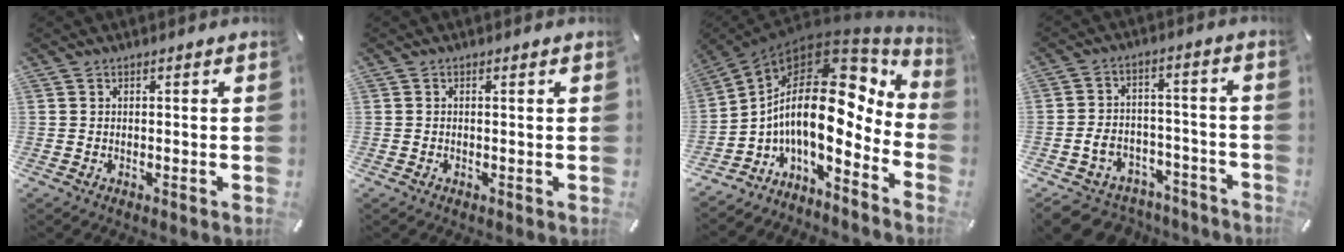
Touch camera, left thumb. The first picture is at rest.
{"total": 0.8, "force": [0.0, 0.1, 0.8], "torque": [-0.015, -0.002, 0.000]}
{"total": 18.8, "force": [2.6, 8.3, 16.6], "torque": [-0.338, -0.047, 0.036]}
{"total": 8.3, "force": [-4.1, 6.7, 2.8], "torque": [-0.060, 0.031, -0.068]}